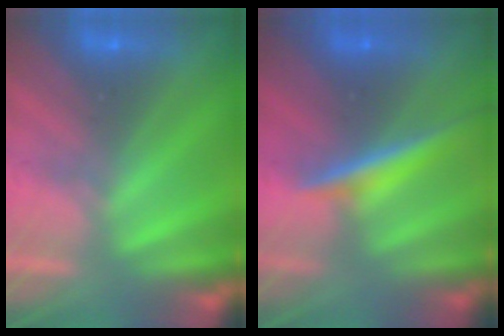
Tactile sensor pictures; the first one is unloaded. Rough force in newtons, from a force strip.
{"total": 3.7}